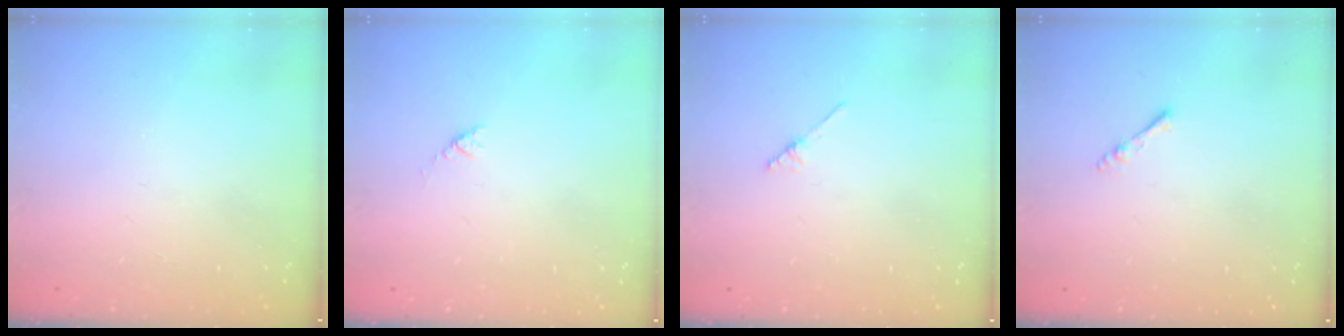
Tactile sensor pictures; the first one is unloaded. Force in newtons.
{"total": 2.7, "press": 2.6, "slide": 0.4}
{"total": 2.1, "press": 2.1, "slide": 0.1}
{"total": 2.4, "press": 2.3, "slide": 0.5}